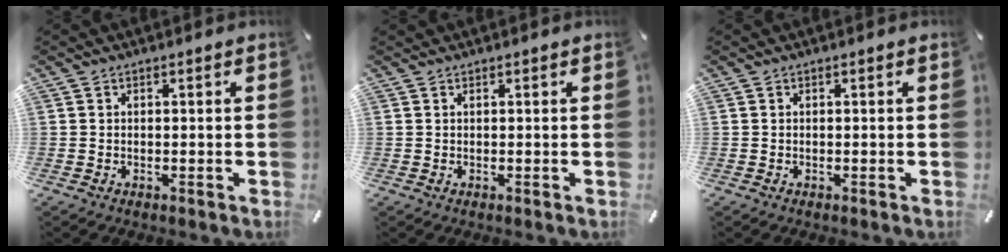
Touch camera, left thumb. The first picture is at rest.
{"total": 0.0}
{"total": 0.0}